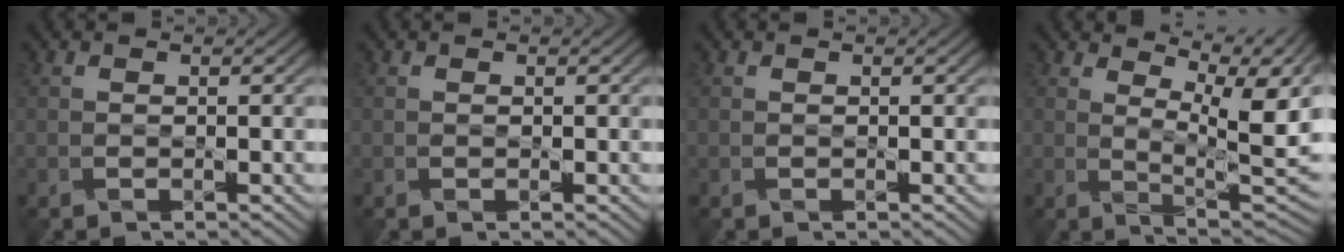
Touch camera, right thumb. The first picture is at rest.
{"total": 0.0}
{"total": 0.0}
{"total": 9.4, "force": [5.0, 3.5, 7.2], "torque": [-0.122, 0.006, 0.083]}